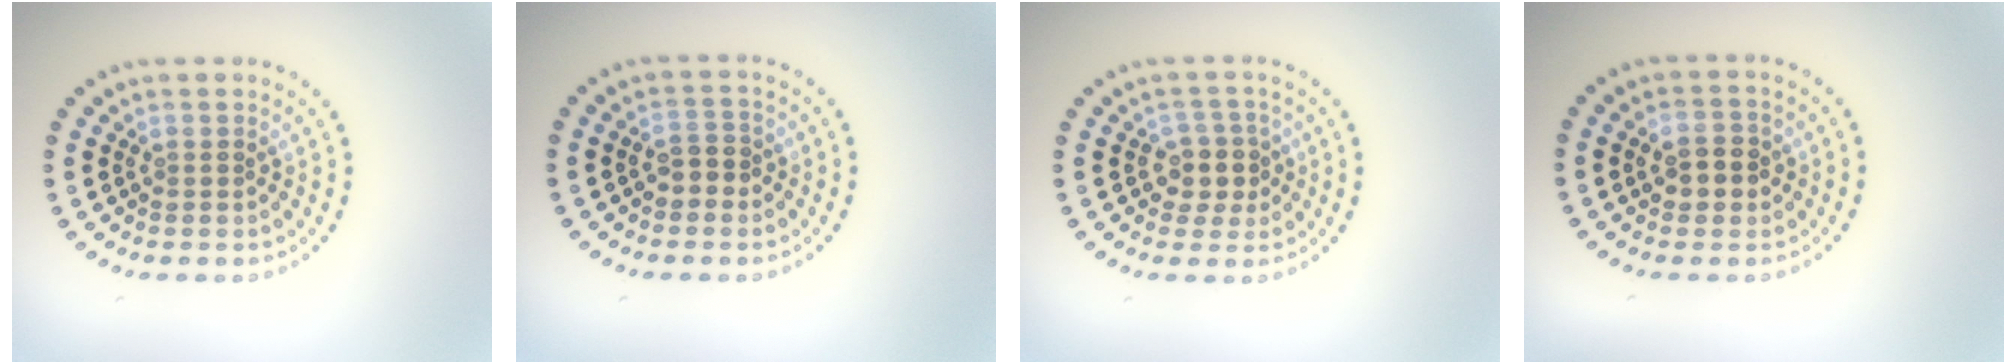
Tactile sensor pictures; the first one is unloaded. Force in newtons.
{"total": 1.8, "press": 1.7, "slide": 0.5}
{"total": 2.7, "press": 2.3, "slide": 1.4}
{"total": 2.5, "press": 2.5, "slide": 0.2}